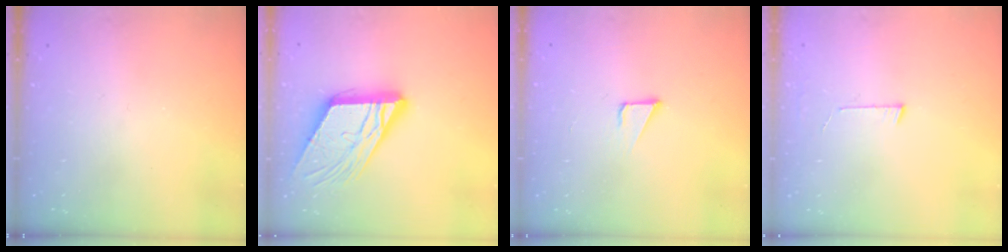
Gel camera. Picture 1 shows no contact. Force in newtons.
{"total": 15.7, "press": 15.6, "slide": 1.8}
{"total": 2.1, "press": 2.1, "slide": 0.1}
{"total": 4.2, "press": 4.2, "slide": 0.4}